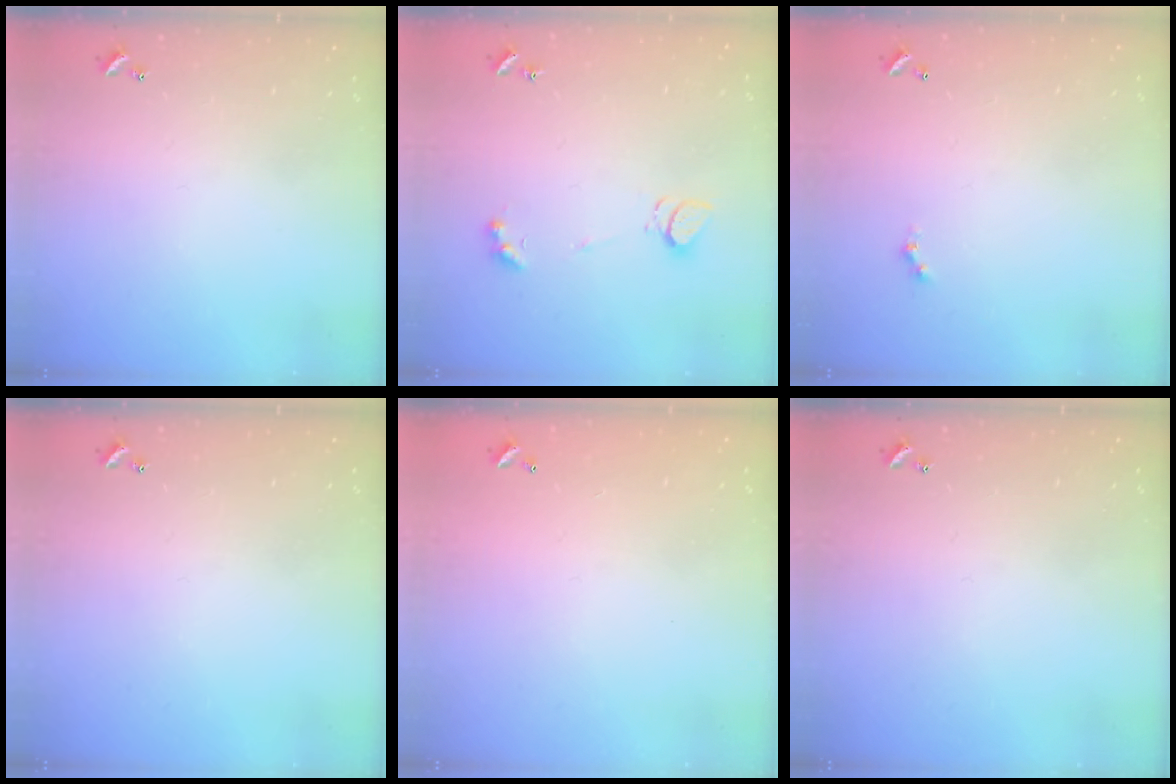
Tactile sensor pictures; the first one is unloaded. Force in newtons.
{"total": 2.6, "press": 2.5, "slide": 0.6}
{"total": 0.5, "press": 0.4, "slide": 0.3}
{"total": 0.0}
{"total": 2.8, "press": 2.8, "slide": 0.1}
{"total": 0.0}